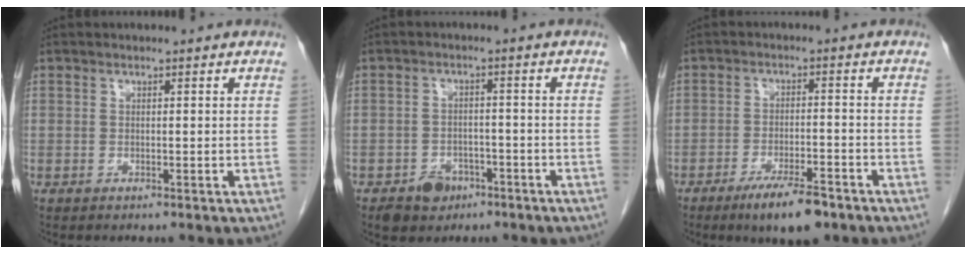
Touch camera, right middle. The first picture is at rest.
{"total": 4.9, "force": [-2.9, 3.5, 1.7], "torque": [-0.025, 0.006, -0.036]}
{"total": 7.7, "force": [-5.3, 1.6, 5.3], "torque": [-0.094, -0.011, -0.084]}